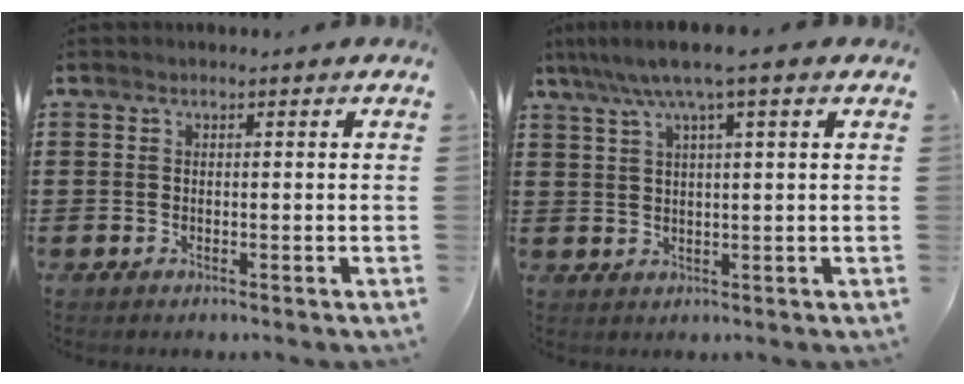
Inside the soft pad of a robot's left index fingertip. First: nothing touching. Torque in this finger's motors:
{"motor_torque": [2.14, 0.00, 0.80, 0.21]}